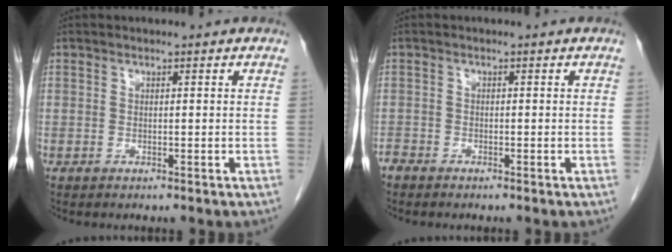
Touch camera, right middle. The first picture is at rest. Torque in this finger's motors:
{"motor_torque": [0.08, -0.07, 0.02, 0.01]}